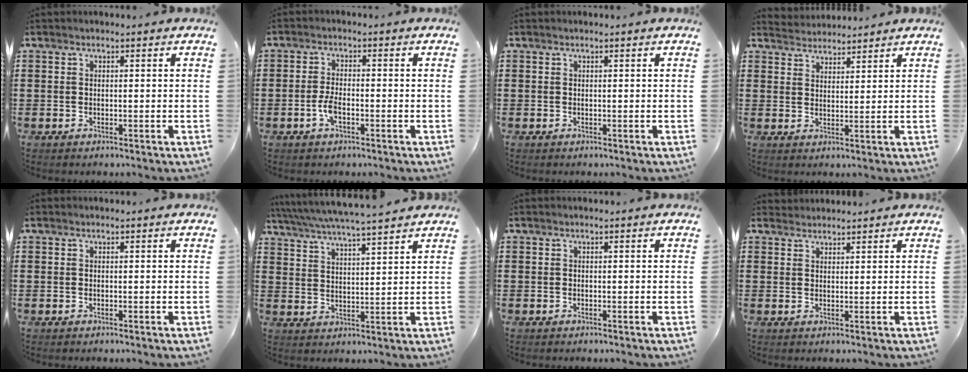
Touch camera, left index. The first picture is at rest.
{"total": 3.3, "force": [-1.2, 1.2, 2.9], "torque": [-0.072, -0.003, -0.028]}
{"total": 0.0}
{"total": 2.8, "force": [2.8, 0.2, -0.5], "torque": [0.001, -0.008, 0.053]}
{"total": 0.0}
{"total": 4.7, "force": [4.3, -0.4, 1.7], "torque": [-0.049, -0.027, 0.072]}
{"total": 0.0}
{"total": 1.7, "force": [1.6, 0.3, -0.2], "torque": [0.000, 0.002, 0.033]}